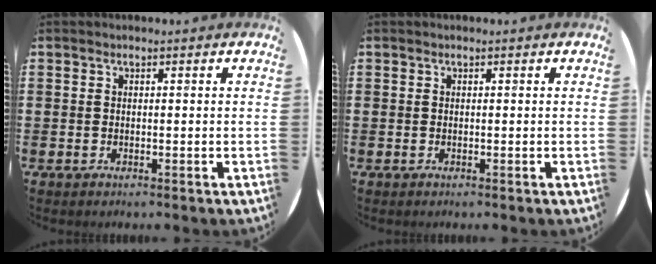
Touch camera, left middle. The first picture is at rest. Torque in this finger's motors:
{"motor_torque": [0.00, 0.00, 0.00, 0.00]}